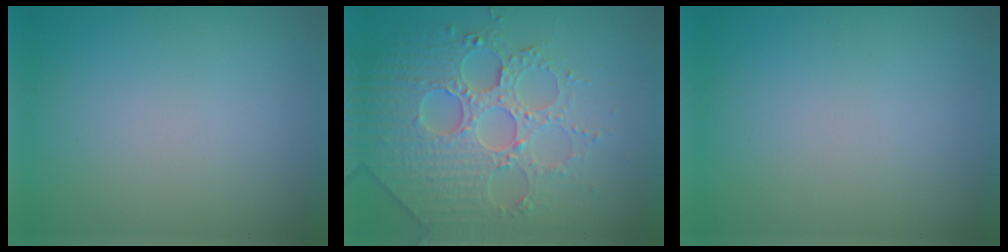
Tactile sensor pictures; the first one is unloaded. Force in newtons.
{"total": 6.3, "press": 5.6, "slide": 3.0}
{"total": 0.0}